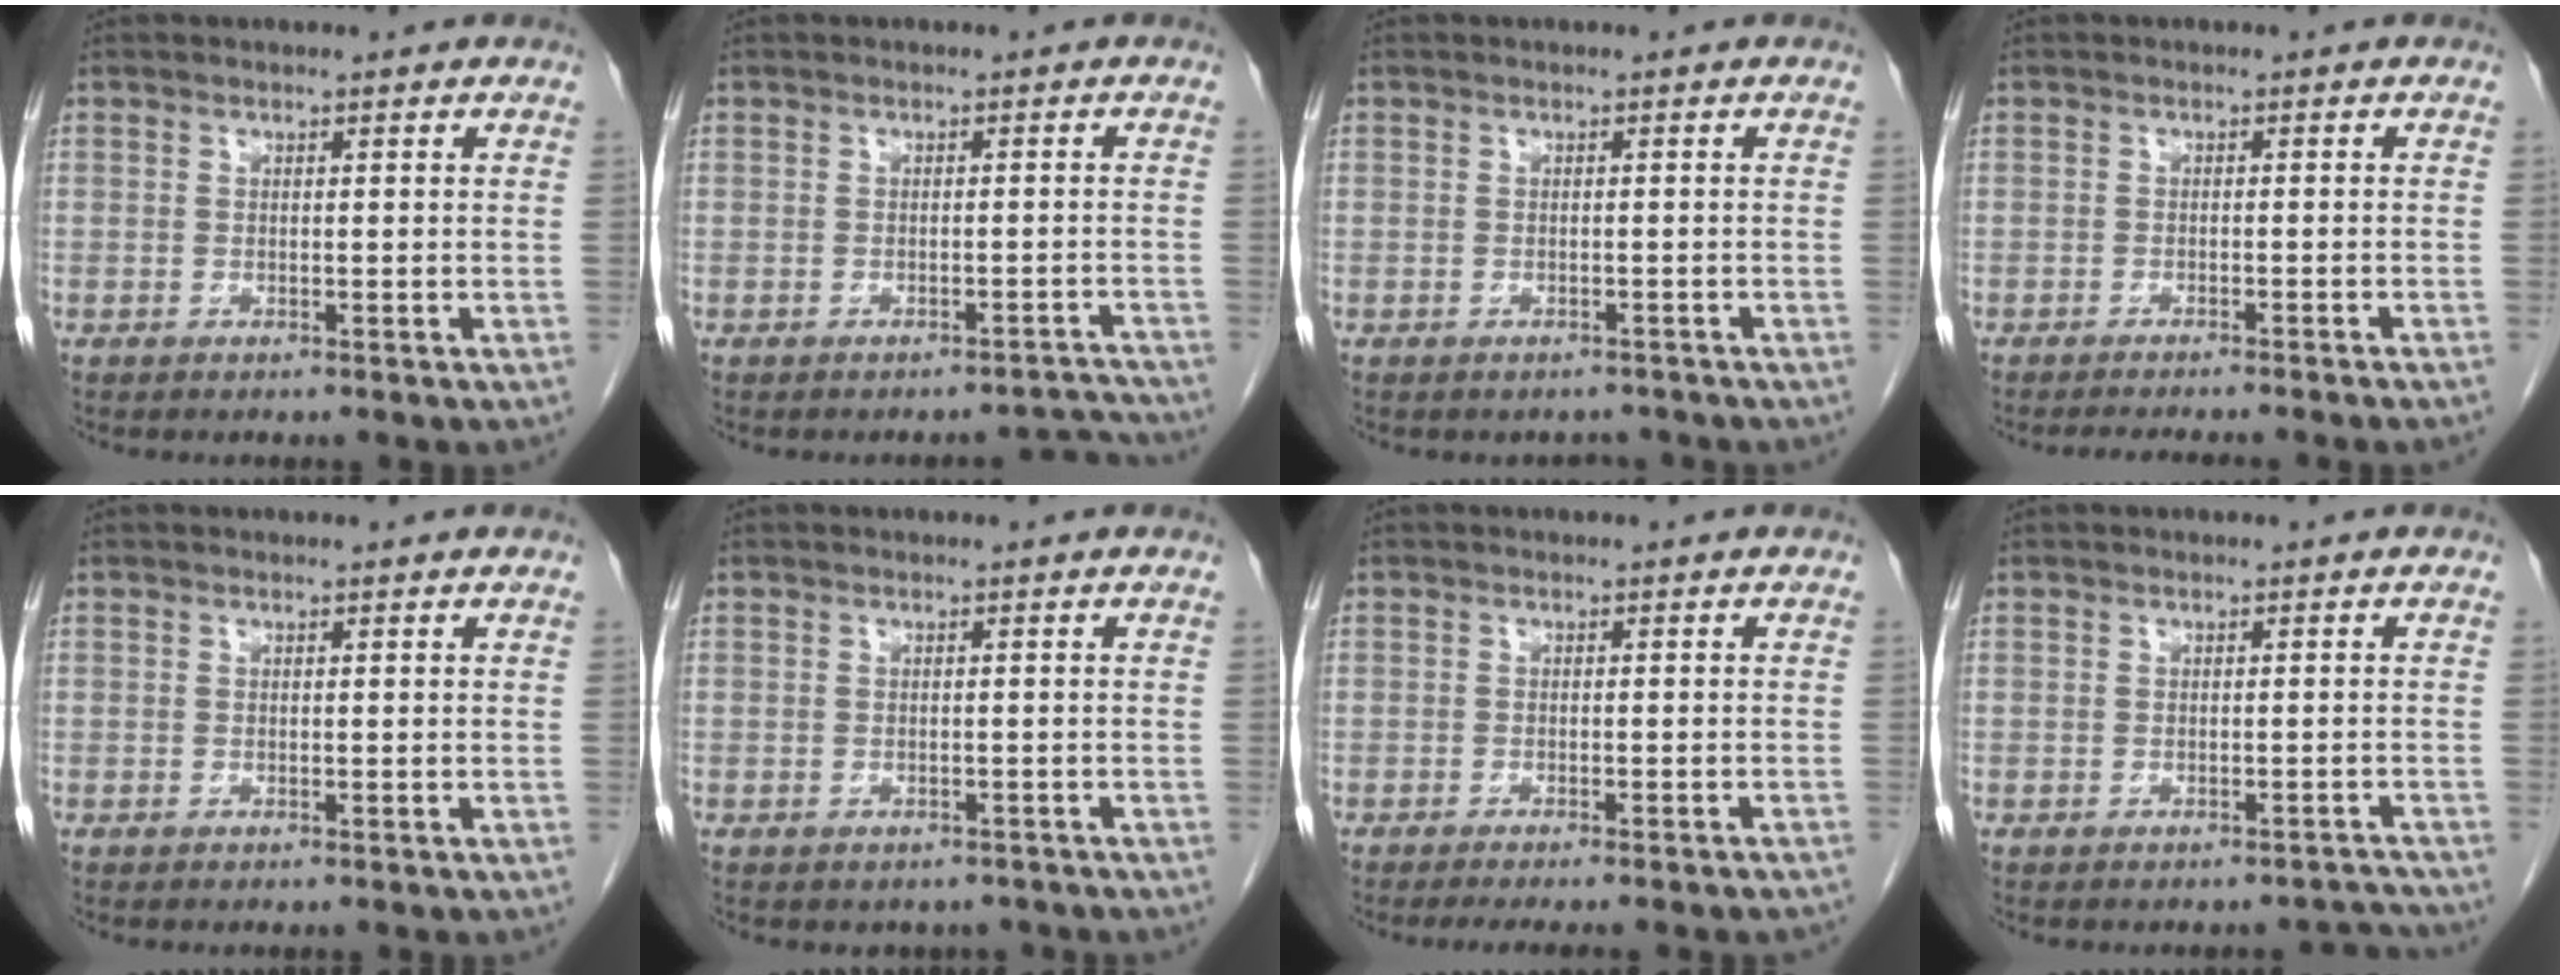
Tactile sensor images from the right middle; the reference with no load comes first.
{"total": 3.5, "force": [-3.5, 0.3, -0.5], "torque": [0.024, 0.013, -0.036]}
{"total": 1.8, "force": [-1.6, 0.8, -0.1], "torque": [-0.002, 0.000, -0.023]}
{"total": 7.9, "force": [-7.1, -0.2, 3.5], "torque": [-0.027, -0.012, -0.090]}
{"total": 0.0}
{"total": 3.1, "force": [-2.6, 1.7, 0.3], "torque": [-0.005, 0.008, -0.031]}
{"total": 11.8, "force": [-10.8, 1.5, 4.7], "torque": [-0.050, -0.008, -0.120]}
{"total": 2.1, "force": [-2.0, 0.6, -0.1], "torque": [0.013, 0.006, -0.020]}